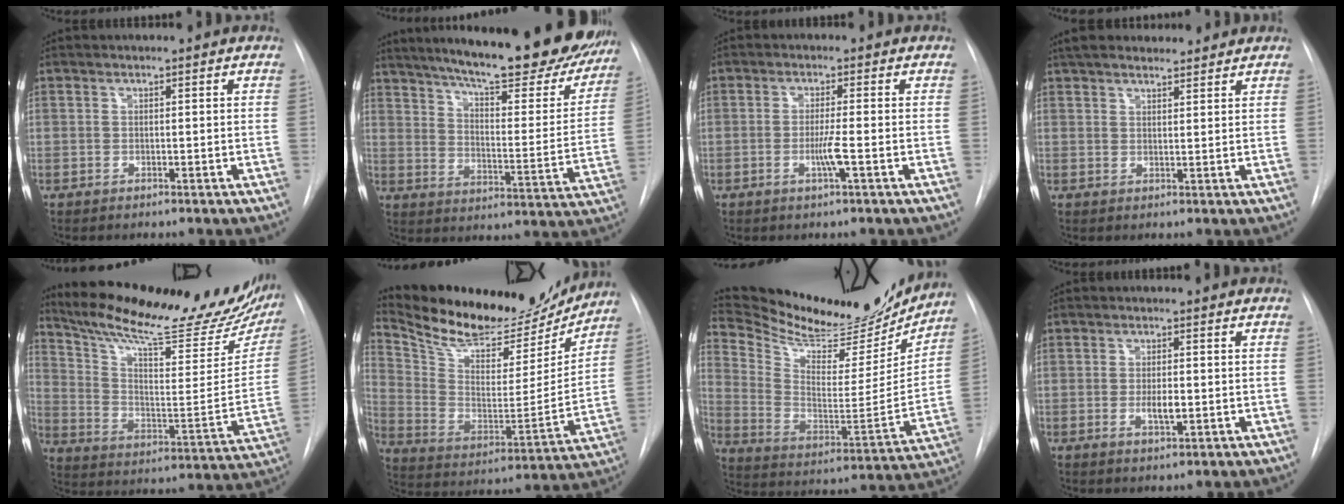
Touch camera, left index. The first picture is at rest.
{"total": 29.7, "force": [24.4, 6.1, 15.8], "torque": [-0.242, -0.041, 0.315]}
{"total": 2.9, "force": [-0.9, -0.4, 2.7], "torque": [-0.055, -0.005, -0.019]}
{"total": 10.3, "force": [9.1, 2.6, 3.9], "torque": [-0.054, 0.035, 0.136]}
{"total": 29.2, "force": [24.8, 5.2, 14.5], "torque": [-0.229, -0.061, 0.341]}
{"total": 24.2, "force": [21.8, 6.8, 8.0], "torque": [-0.146, -0.024, 0.332]}
{"total": 25.5, "force": [23.1, 6.2, 8.8], "torque": [-0.149, -0.050, 0.340]}
{"total": 2.6, "force": [-0.4, 0.8, 2.5], "torque": [-0.047, -0.002, -0.004]}